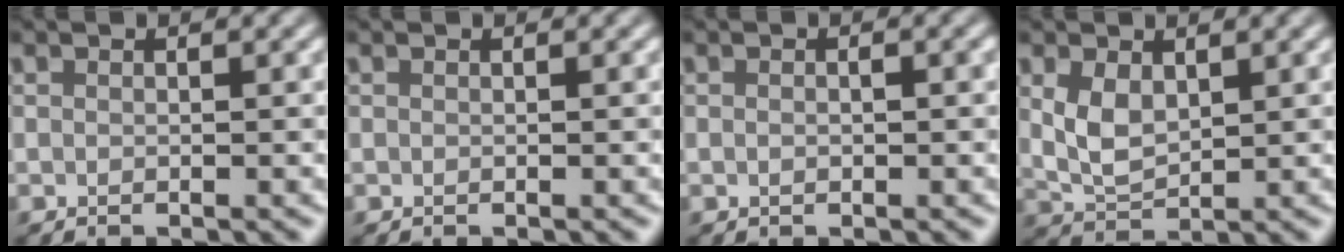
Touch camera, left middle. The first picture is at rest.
{"total": 0.0}
{"total": 0.8, "force": [0.0, 0.4, 0.7], "torque": [-0.012, 0.001, 0.000]}
{"total": 3.1, "force": [0.9, 1.8, 2.3], "torque": [-0.056, -0.002, 0.024]}